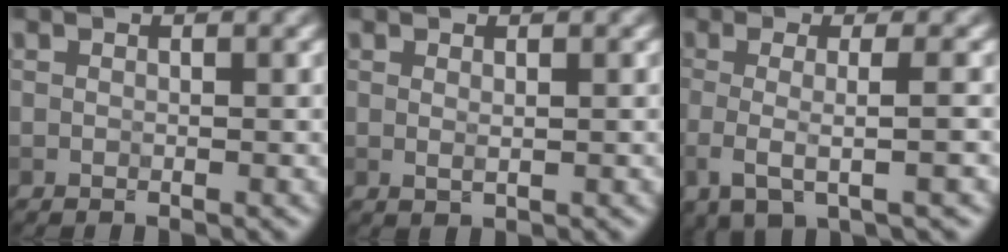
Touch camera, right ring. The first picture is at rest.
{"total": 0.7, "force": [0.3, 0.2, 0.6], "torque": [-0.015, -0.001, 0.005]}
{"total": 4.2, "force": [-0.5, 1.2, 3.9], "torque": [-0.068, -0.012, -0.013]}